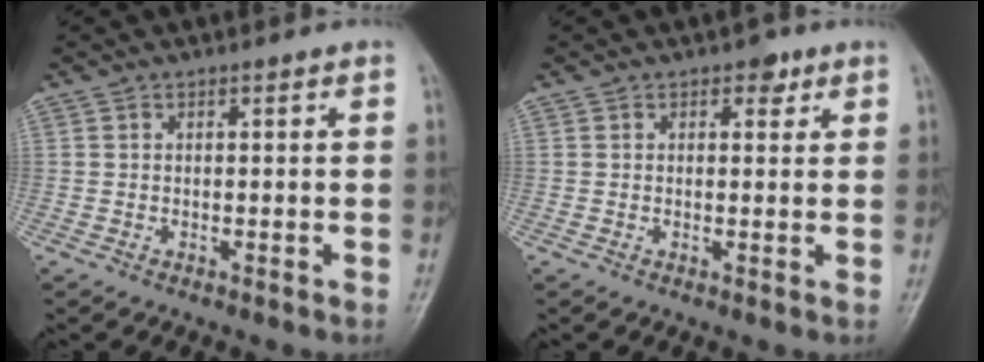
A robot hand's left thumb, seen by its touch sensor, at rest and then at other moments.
{"total": 2.3, "force": [1.2, 1.5, 1.2], "torque": [0.000, -0.003, 0.013]}